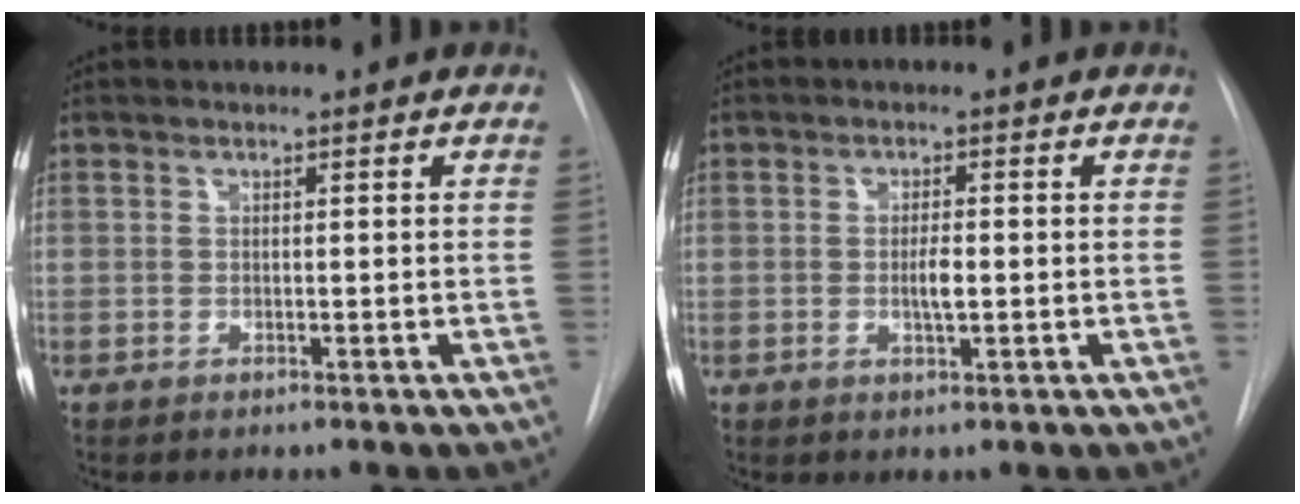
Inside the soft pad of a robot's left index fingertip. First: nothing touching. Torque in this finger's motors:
{"motor_torque": [0.26, 0.04, 0.06, 0.02]}